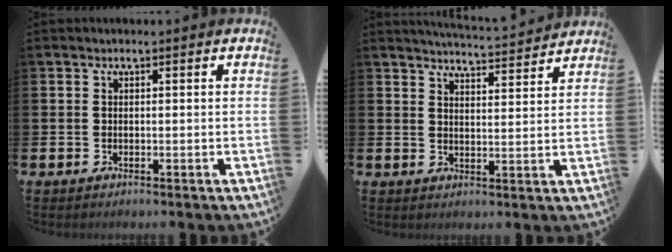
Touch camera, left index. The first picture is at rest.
{"total": 4.6, "force": [4.5, -0.2, 0.3], "torque": [-0.017, -0.034, 0.079]}